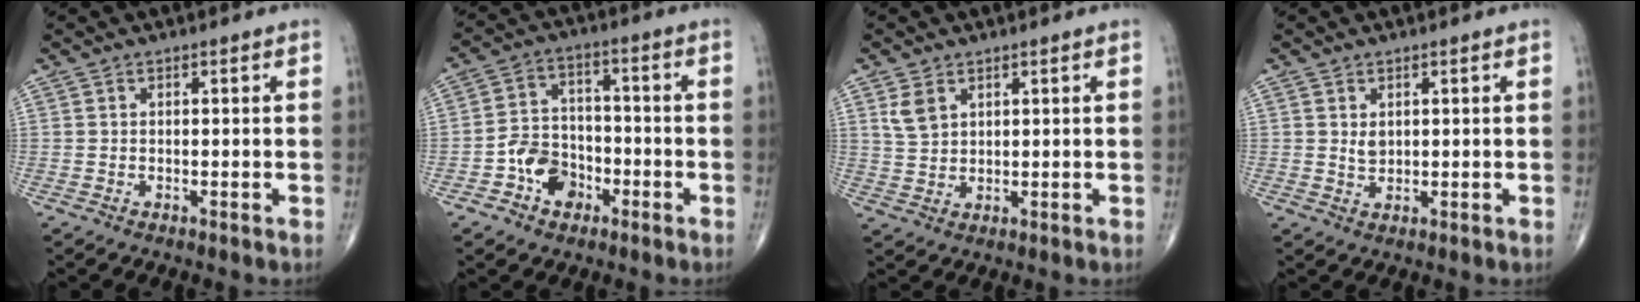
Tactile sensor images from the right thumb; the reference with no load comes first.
{"total": 8.4, "force": [-3.7, 6.3, 4.1], "torque": [-0.041, 0.035, -0.069]}
{"total": 3.9, "force": [2.0, 2.5, 2.1], "torque": [-0.038, -0.007, 0.048]}
{"total": 1.8, "force": [0.6, 1.2, 1.1], "torque": [-0.014, -0.006, 0.014]}